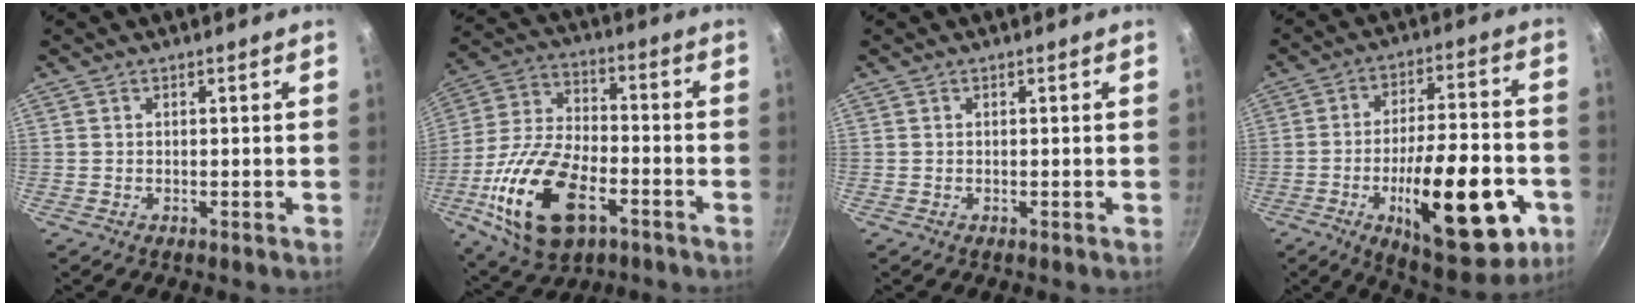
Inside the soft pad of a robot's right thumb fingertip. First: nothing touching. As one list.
[{"total": 21.1, "force": [-7.9, 11.3, 16.0], "torque": [-0.311, 0.025, -0.146]}, {"total": 0.0}, {"total": 24.1, "force": [-8.1, 9.2, 20.8], "torque": [-0.275, 0.028, -0.107]}]